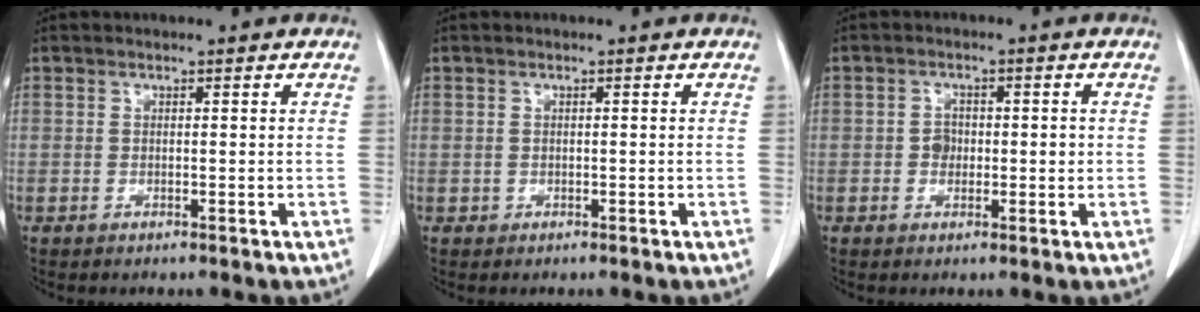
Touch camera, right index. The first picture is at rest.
{"total": 0.5, "force": [-0.1, 0.5, 0.0], "torque": [-0.001, 0.004, -0.003]}
{"total": 2.6, "force": [-0.2, 2.0, 1.7], "torque": [-0.023, 0.008, -0.002]}